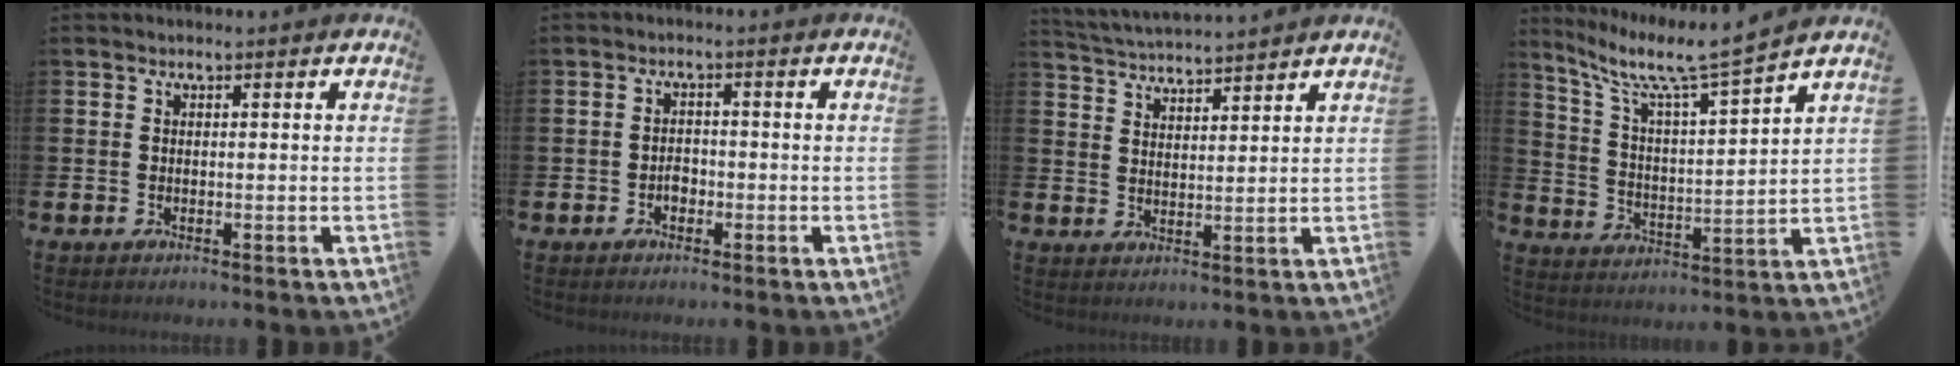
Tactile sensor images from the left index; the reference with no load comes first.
{"total": 1.7, "force": [-0.8, 1.3, 0.8], "torque": [-0.013, 0.001, -0.017]}
{"total": 4.0, "force": [4.0, 0.0, -0.2], "torque": [-0.016, -0.023, 0.071]}
{"total": 8.1, "force": [7.0, 0.1, 3.9], "torque": [-0.111, -0.046, 0.114]}